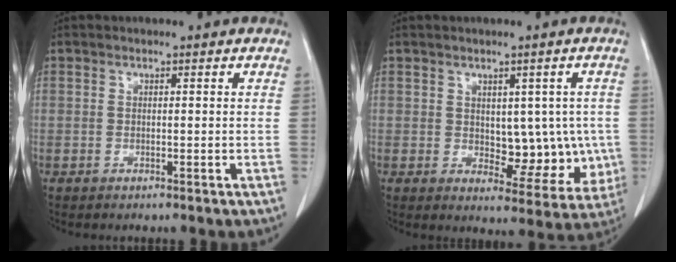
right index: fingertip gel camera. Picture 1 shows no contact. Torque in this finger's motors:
{"motor_torque": [0.10, 0.19, 0.10, 0.01]}